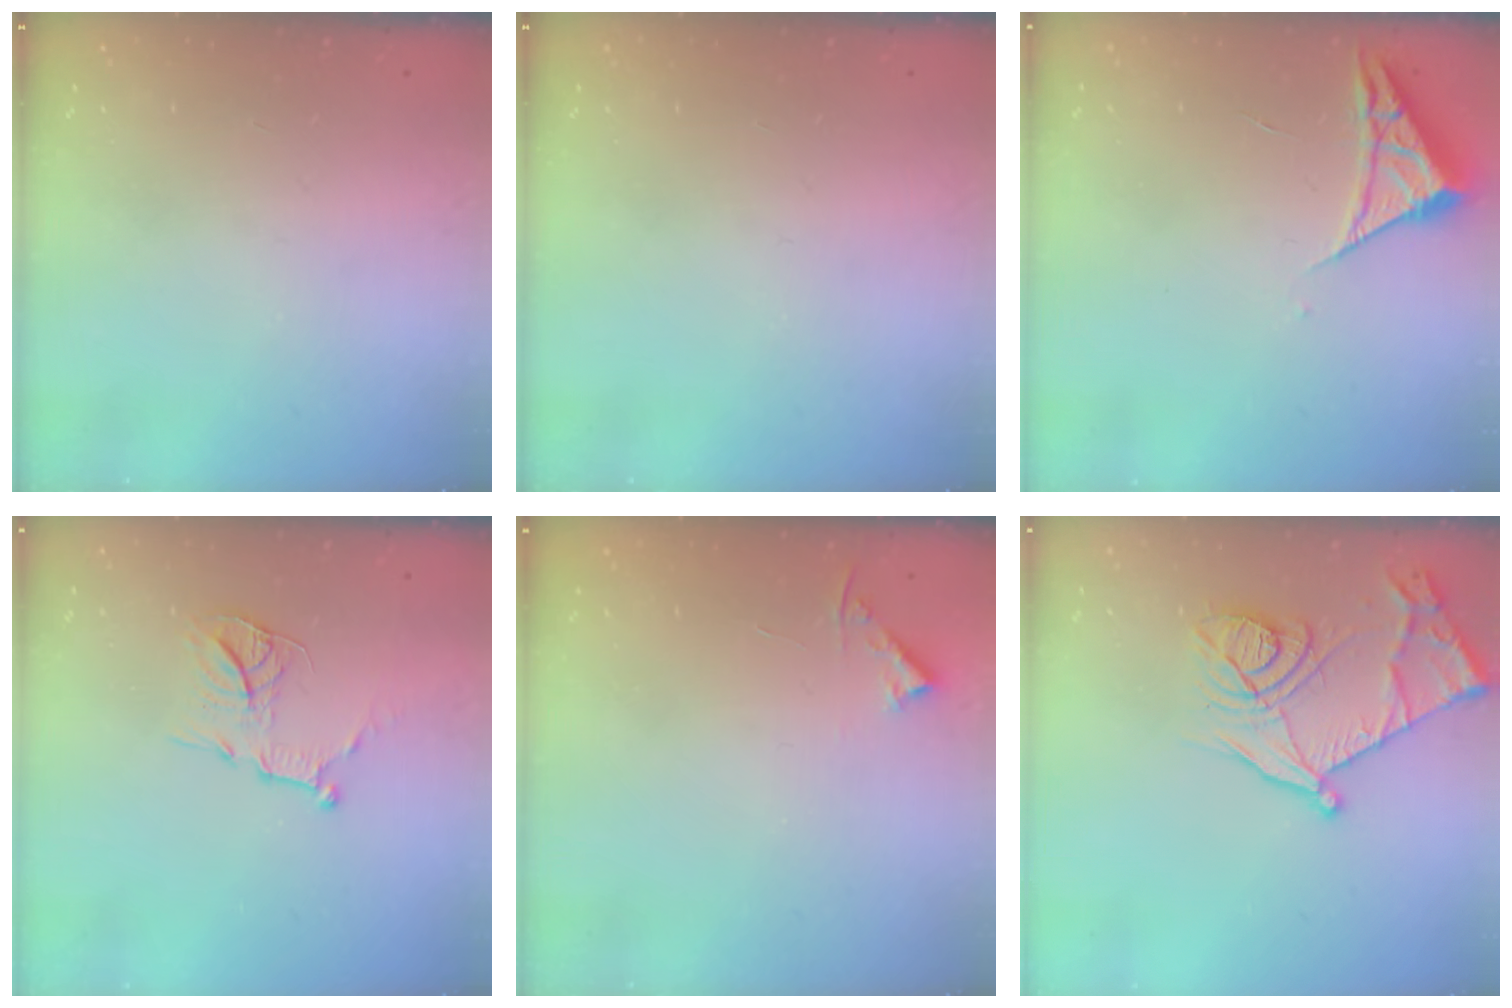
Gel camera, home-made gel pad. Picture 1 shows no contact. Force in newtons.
{"total": 0.0}
{"total": 4.2, "press": 4.2, "slide": 0.5}
{"total": 12.1, "press": 12.1, "slide": 0.9}
{"total": 3.8, "press": 3.8, "slide": 0.6}
{"total": 17.1, "press": 17.1, "slide": 1.2}